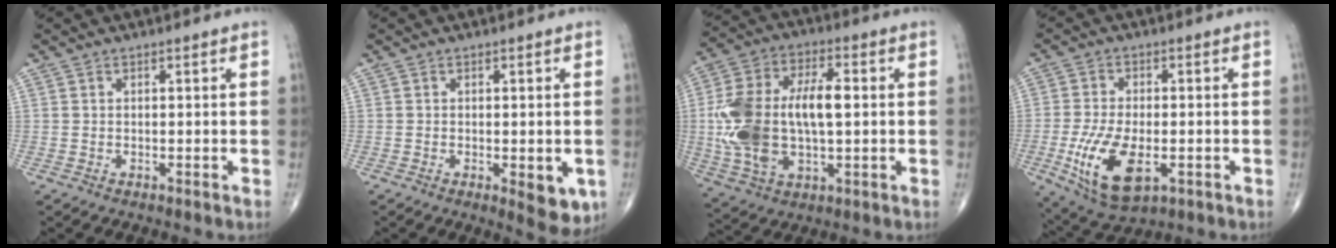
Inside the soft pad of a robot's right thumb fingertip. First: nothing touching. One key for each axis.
{"total": 5.9, "fx": -1.6, "fy": 2.4, "fz": 5.1, "tx": -0.047, "ty": -0.009, "tz": -0.017}
{"total": 19.4, "fx": 0.3, "fy": 10.1, "fz": 16.5, "tx": -0.338, "ty": 0.017, "tz": 0.010}
{"total": 12.8, "fx": -3.7, "fy": 6.3, "fz": 10.5, "tx": -0.200, "ty": -0.005, "tz": -0.054}